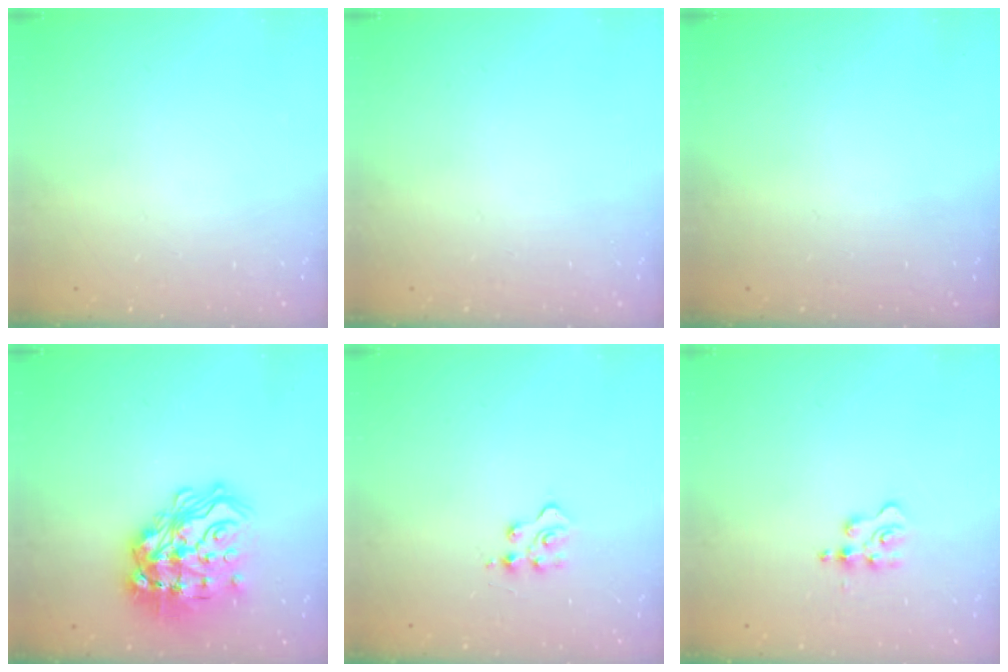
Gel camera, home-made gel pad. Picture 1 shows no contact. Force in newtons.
{"total": 0.0}
{"total": 0.0}
{"total": 22.3, "press": 22.2, "slide": 1.4}
{"total": 3.5, "press": 3.4, "slide": 0.6}
{"total": 3.1, "press": 3.1, "slide": 0.5}